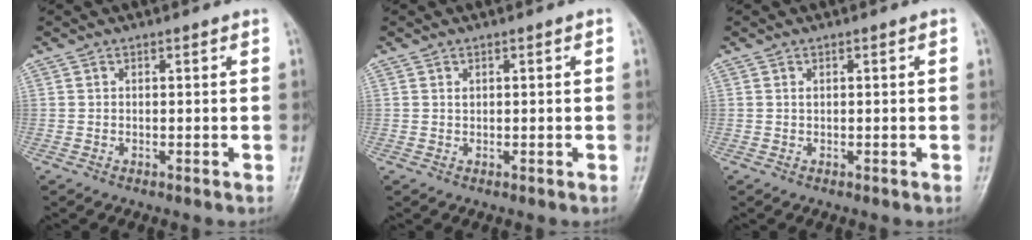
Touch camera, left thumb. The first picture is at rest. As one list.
[{"total": 0.7, "force": [0.2, 0.5, 0.5], "torque": [-0.008, 0.006, 0.007]}, {"total": 0.6, "force": [0.1, 0.4, 0.5], "torque": [-0.008, 0.005, 0.005]}]